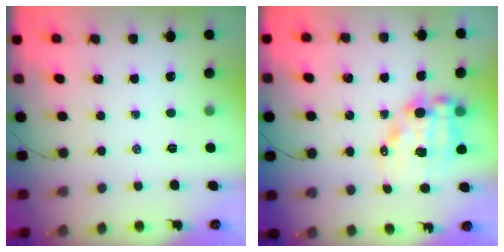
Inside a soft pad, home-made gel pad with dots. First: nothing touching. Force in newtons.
{"total": 11.0, "press": 10.7, "slide": 2.7}